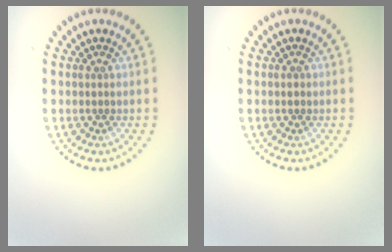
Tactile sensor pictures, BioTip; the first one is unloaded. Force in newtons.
{"total": 1.0, "press": 0.9, "slide": 0.2}